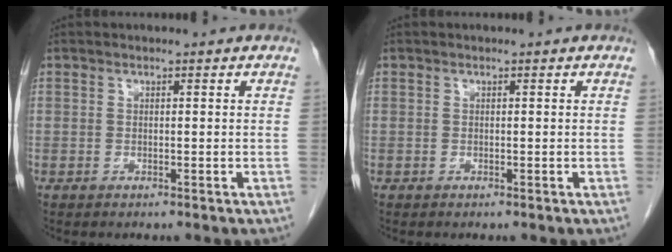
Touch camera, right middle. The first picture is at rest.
{"total": 0.0}